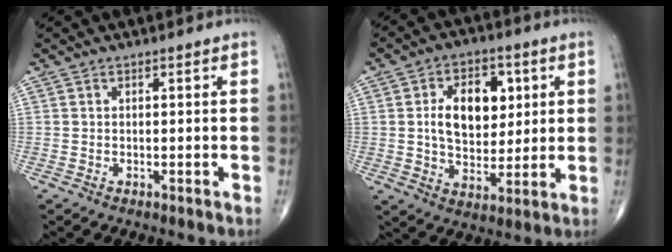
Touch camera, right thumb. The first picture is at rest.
{"total": 13.0, "force": [2.7, 8.4, 9.5], "torque": [-0.109, -0.005, 0.046]}